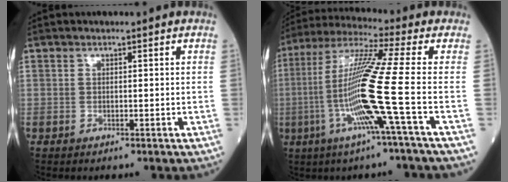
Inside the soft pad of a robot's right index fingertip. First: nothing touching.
{"total": 14.5, "force": [-3.6, -2.7, 13.8], "torque": [-0.277, -0.009, -0.081]}